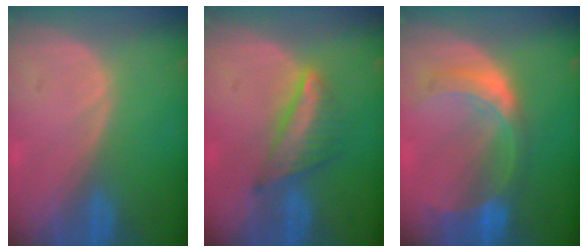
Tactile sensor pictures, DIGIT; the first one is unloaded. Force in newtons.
{"total": 6.3, "press": 5.8, "slide": 2.6}
{"total": 7.8, "press": 6.9, "slide": 3.7}